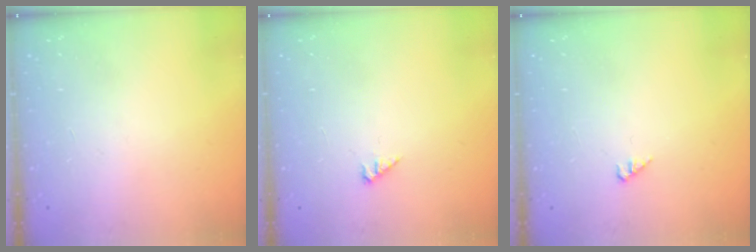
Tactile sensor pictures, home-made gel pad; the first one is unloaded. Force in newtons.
{"total": 1.9, "press": 1.9, "slide": 0.3}
{"total": 1.6, "press": 1.6, "slide": 0.2}